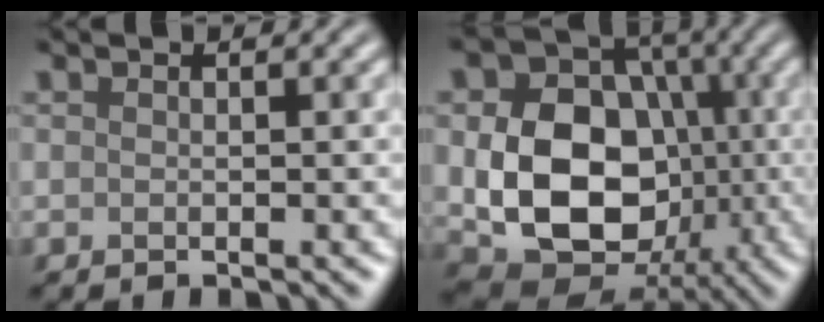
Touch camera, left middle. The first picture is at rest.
{"total": 11.5, "force": [-1.5, 8.8, 7.2], "torque": [-0.125, -0.007, -0.022]}